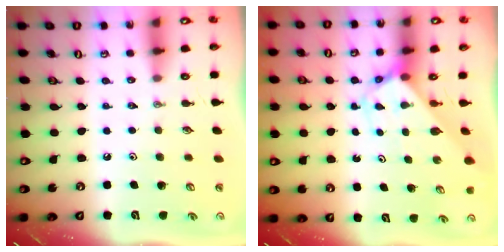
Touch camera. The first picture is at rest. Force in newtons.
{"total": 2.8, "press": 2.8, "slide": 0.2}